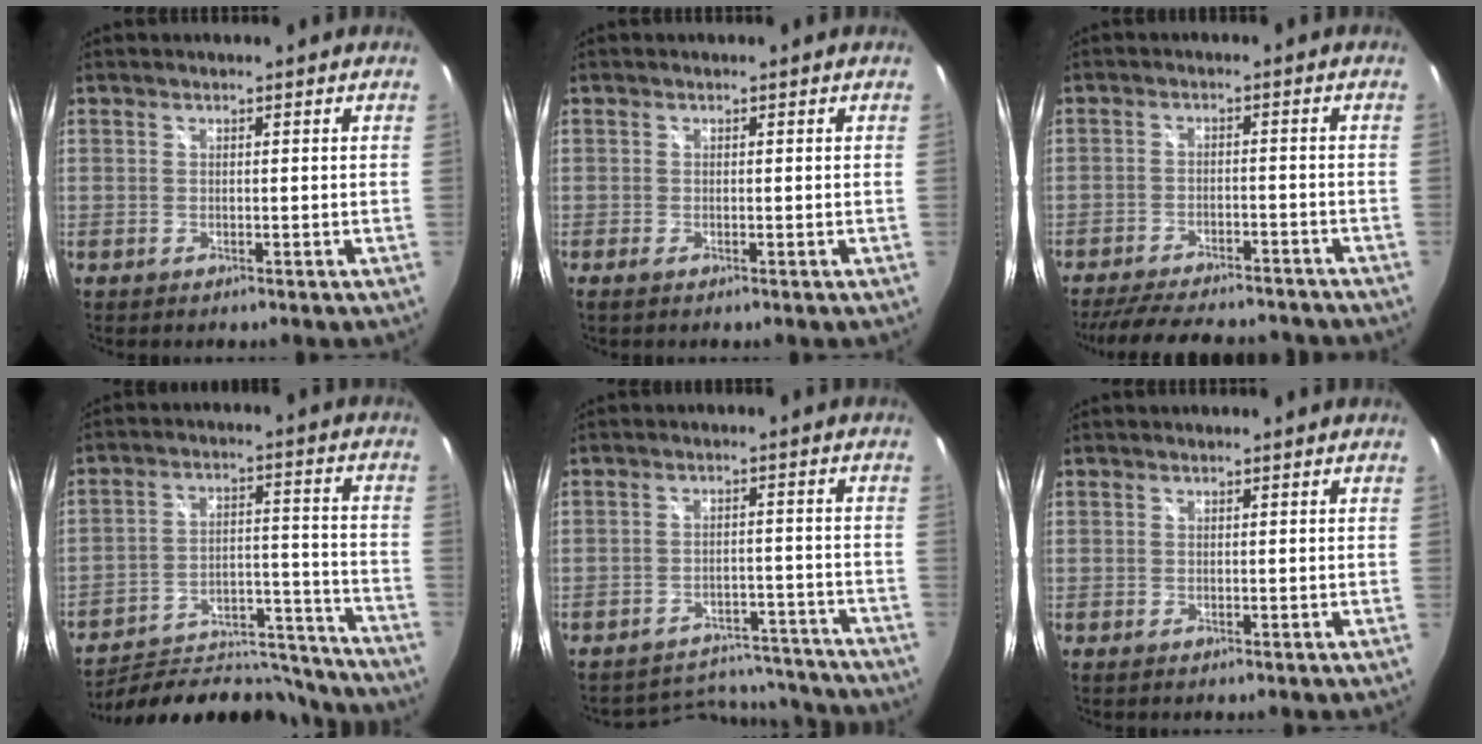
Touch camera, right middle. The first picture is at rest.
{"total": 0.7, "force": [-0.4, 0.1, 0.6], "torque": [-0.011, -0.003, -0.010]}
{"total": 17.8, "force": [-15.4, 4.8, 7.6], "torque": [-0.157, -0.013, -0.213]}
{"total": 22.9, "force": [-21.1, 6.3, 6.5], "torque": [-0.100, 0.028, -0.281]}
{"total": 13.5, "force": [-12.7, 4.3, 1.5], "torque": [-0.033, 0.036, -0.158]}
{"total": 0.0}